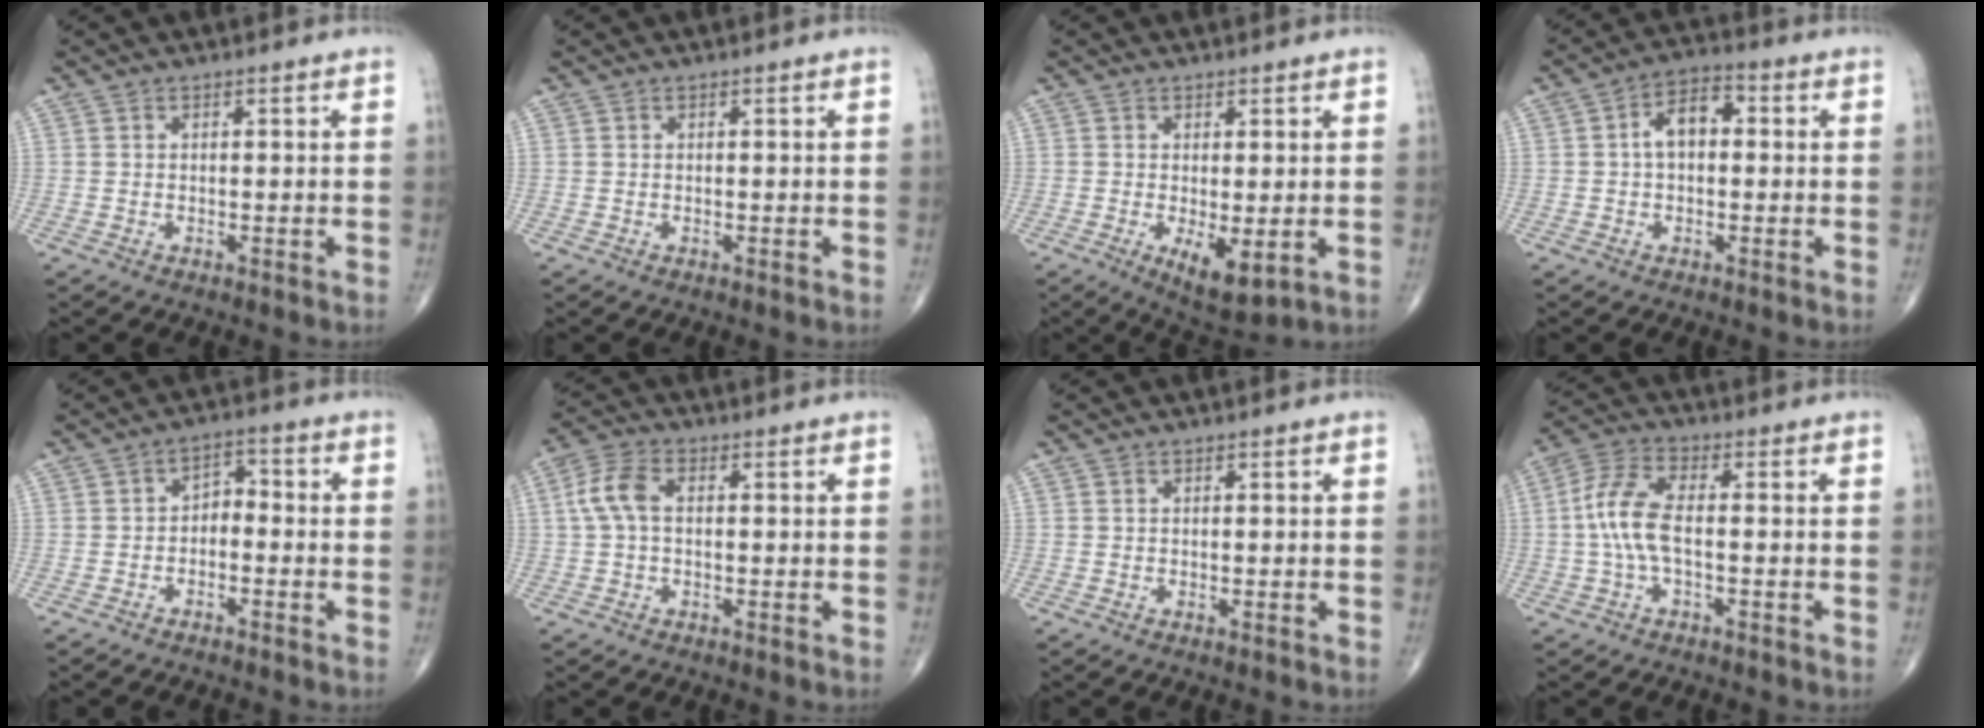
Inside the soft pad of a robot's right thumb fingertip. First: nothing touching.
{"total": 0.0}
{"total": 6.7, "force": [-1.5, 2.7, 6.0], "torque": [-0.093, -0.021, -0.014]}
{"total": 6.7, "force": [0.5, 4.1, 5.3], "torque": [-0.080, 0.026, -0.002]}
{"total": 3.7, "force": [-1.3, 2.4, 2.5], "torque": [-0.026, 0.031, -0.032]}
{"total": 6.0, "force": [0.6, 3.5, 4.8], "torque": [-0.109, 0.019, 0.006]}
{"total": 0.0}
{"total": 8.2, "force": [-0.7, 3.2, 7.5], "torque": [-0.176, 0.026, -0.018]}